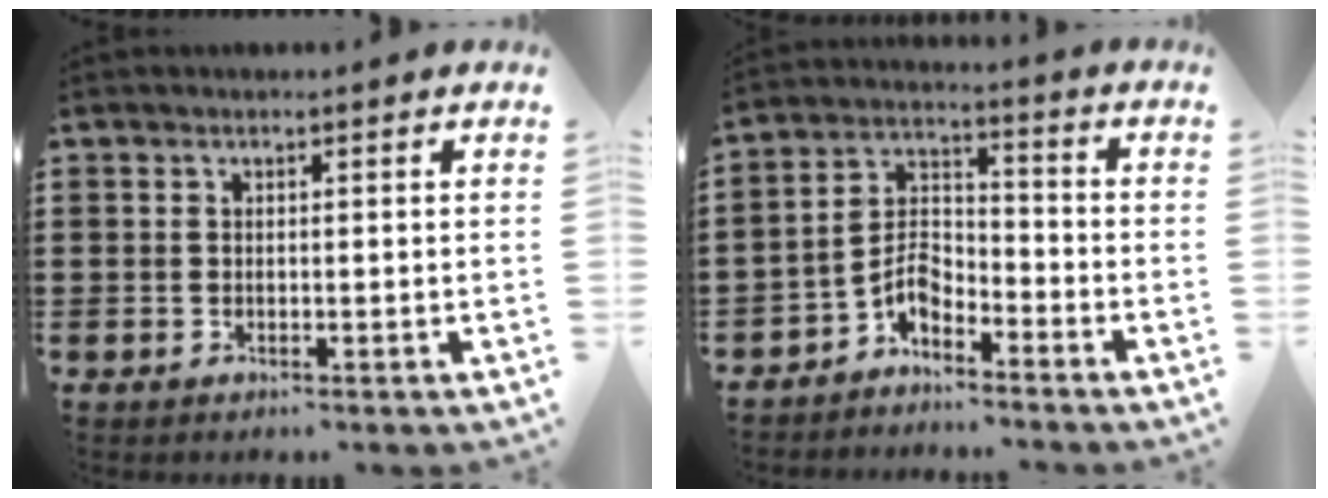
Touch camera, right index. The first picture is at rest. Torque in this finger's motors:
{"motor_torque": [2.14, 0.00, -0.02, -0.08]}